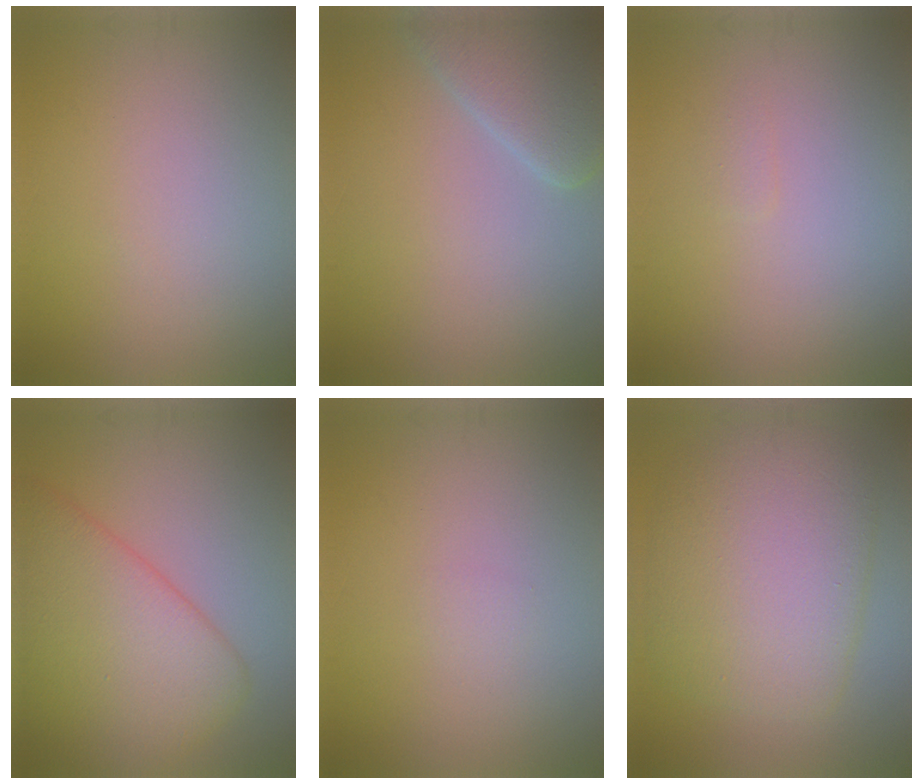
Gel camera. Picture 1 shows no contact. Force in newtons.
{"total": 4.8, "press": 4.8, "slide": 0.5}
{"total": 0.5, "press": 0.5, "slide": 0.1}
{"total": 8.9, "press": 8.9, "slide": 0.5}
{"total": 0.5, "press": 0.5, "slide": 0.1}
{"total": 8.6, "press": 8.6, "slide": 0.3}